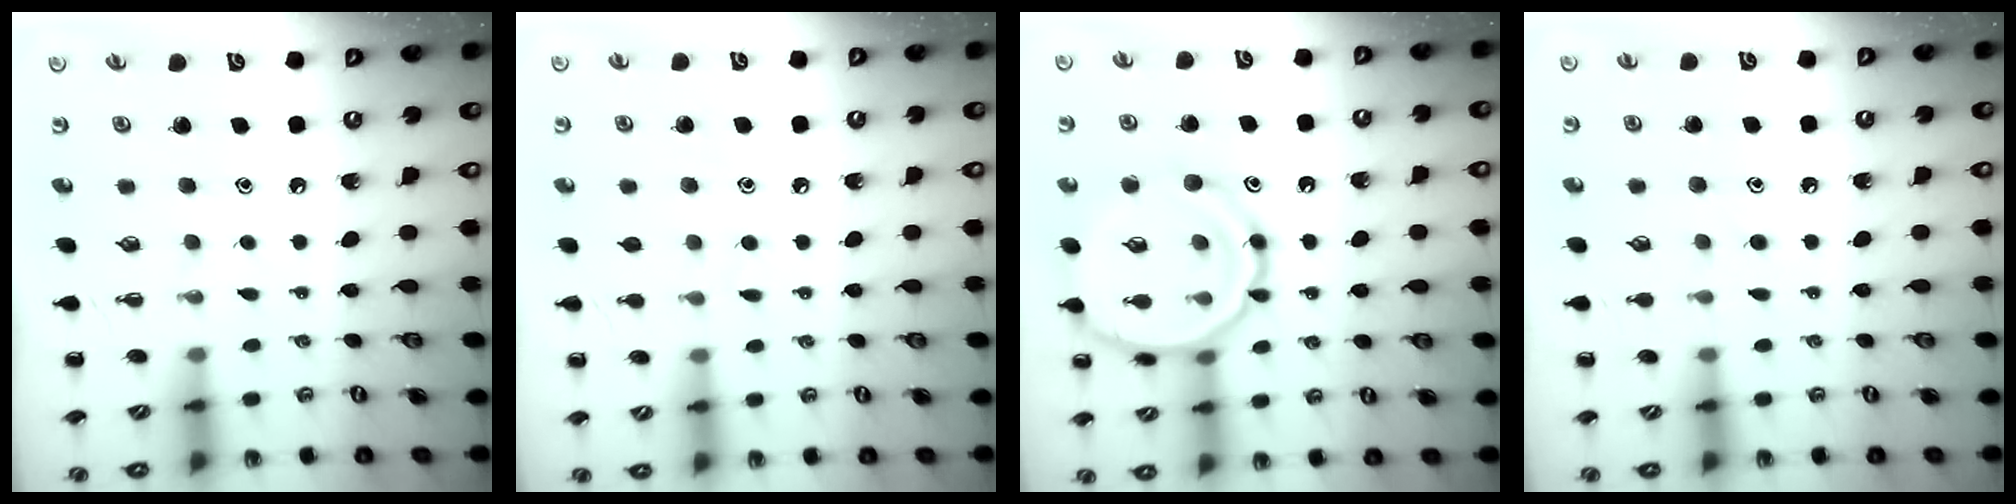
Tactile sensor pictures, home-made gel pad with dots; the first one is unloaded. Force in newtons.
{"total": 6.5, "press": 6.1, "slide": 2.3}
{"total": 17.7, "press": 17.7, "slide": 1.3}
{"total": 6.6, "press": 6.2, "slide": 2.3}